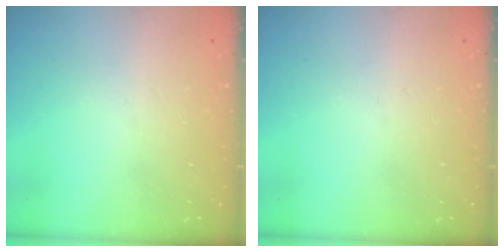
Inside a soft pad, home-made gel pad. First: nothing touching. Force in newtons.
{"total": 0.0}